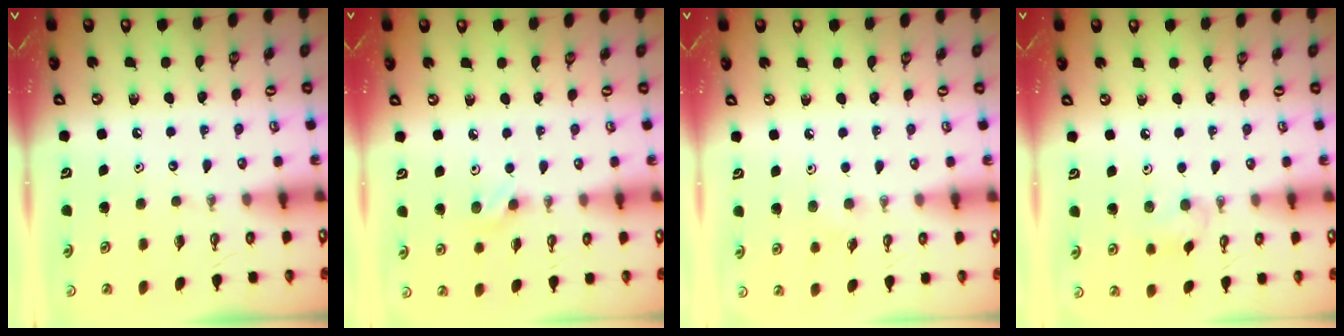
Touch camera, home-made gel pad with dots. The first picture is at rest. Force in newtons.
{"total": 5.6, "press": 5.3, "slide": 1.9}
{"total": 4.4, "press": 4.3, "slide": 0.7}
{"total": 7.4, "press": 7.4, "slide": 0.8}